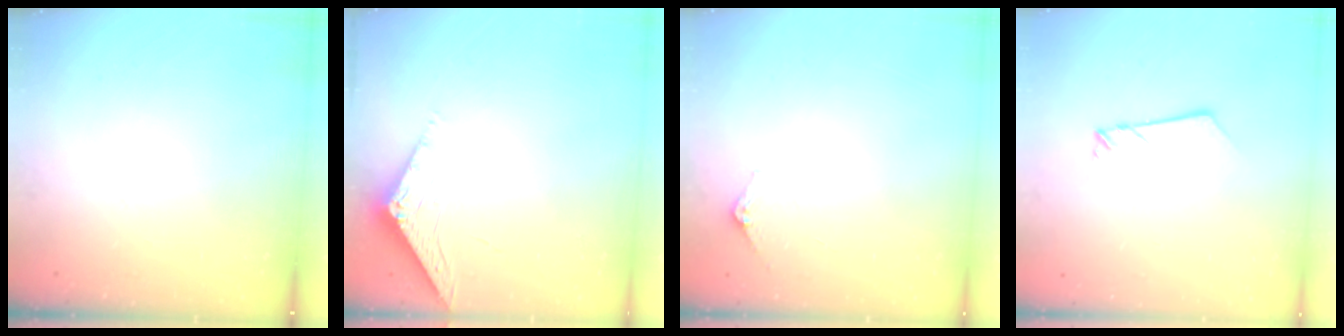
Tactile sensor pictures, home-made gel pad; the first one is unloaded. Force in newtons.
{"total": 6.9, "press": 6.9, "slide": 0.5}
{"total": 2.9, "press": 2.9, "slide": 0.2}
{"total": 2.7, "press": 2.6, "slide": 0.3}